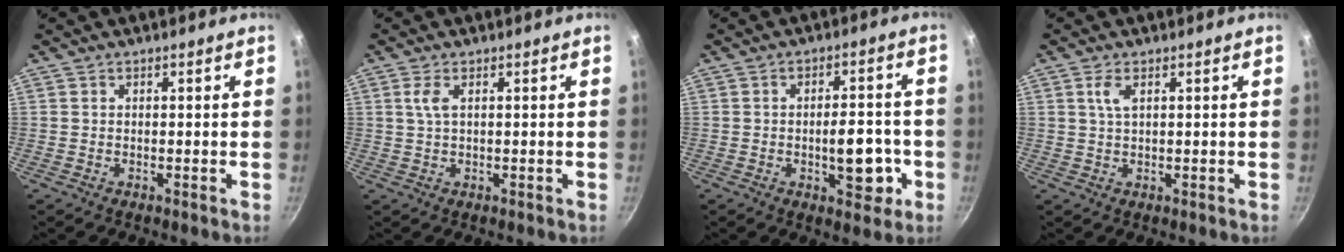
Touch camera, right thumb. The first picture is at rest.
{"total": 2.5, "force": [0.8, 0.9, 2.2], "torque": [-0.048, -0.001, 0.017]}
{"total": 9.1, "force": [-2.3, 4.5, 7.5], "torque": [-0.070, 0.012, -0.029]}
{"total": 2.7, "force": [1.1, 1.1, 2.2], "torque": [-0.045, -0.003, 0.023]}